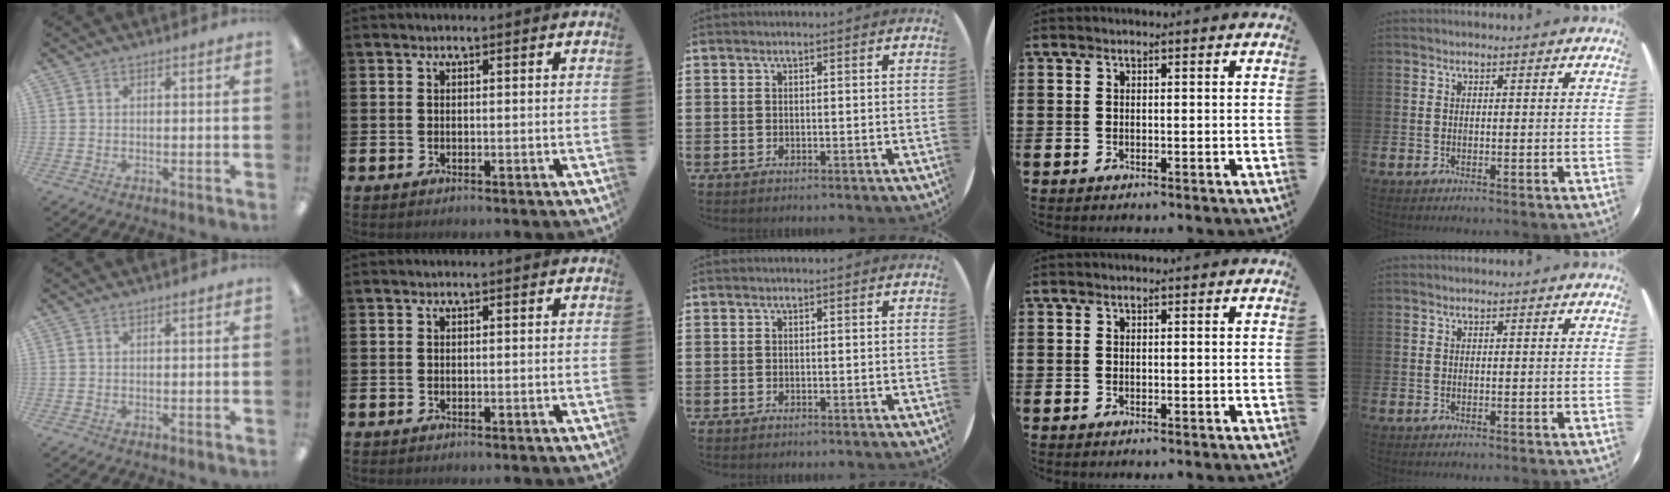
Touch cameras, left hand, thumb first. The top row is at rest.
{}